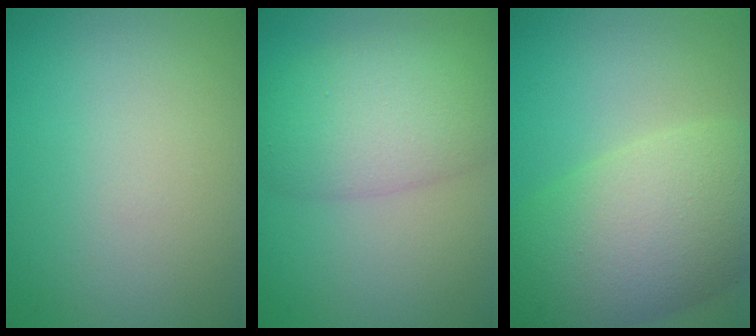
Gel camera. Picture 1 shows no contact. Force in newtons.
{"total": 6.8, "press": 6.8, "slide": 0.2}
{"total": 10.4, "press": 10.4, "slide": 0.2}